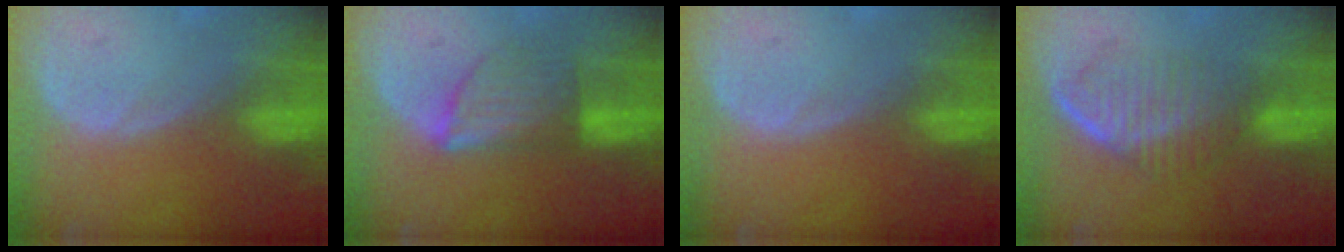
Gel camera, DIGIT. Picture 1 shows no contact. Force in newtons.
{"total": 6.0, "press": 6.0, "slide": 0.7}
{"total": 0.0}
{"total": 7.1, "press": 6.1, "slide": 3.6}